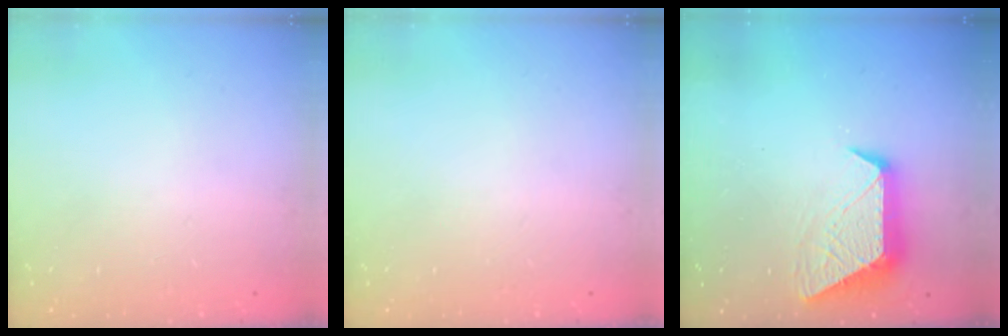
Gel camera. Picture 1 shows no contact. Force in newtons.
{"total": 0.0}
{"total": 12.1, "press": 12.1, "slide": 0.7}